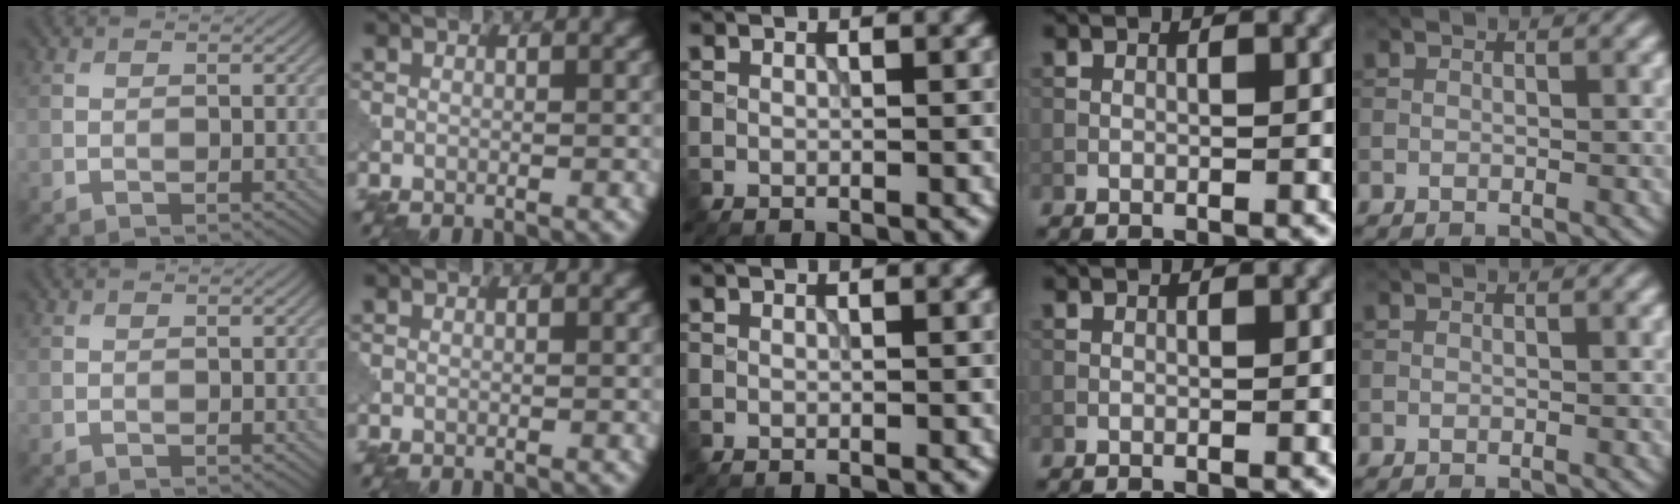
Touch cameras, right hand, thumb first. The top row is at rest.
{}